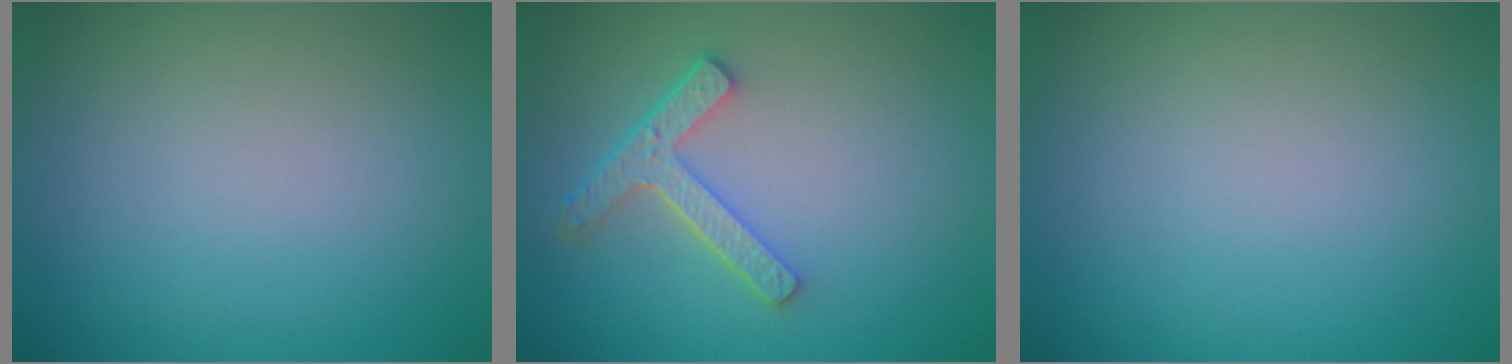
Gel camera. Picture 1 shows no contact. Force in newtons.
{"total": 3.8, "press": 2.9, "slide": 2.4}
{"total": 0.0}